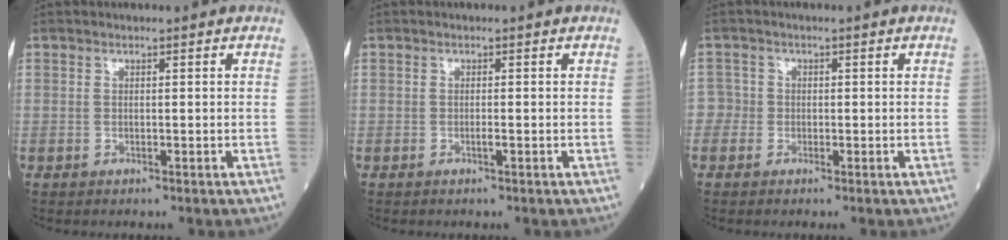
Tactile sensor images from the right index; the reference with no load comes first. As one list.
[{"total": 0.7, "force": [-0.3, 0.0, 0.6], "torque": [-0.014, 0.000, -0.005]}, {"total": 1.9, "force": [-0.5, 1.8, 0.0], "torque": [0.016, 0.008, -0.016]}]